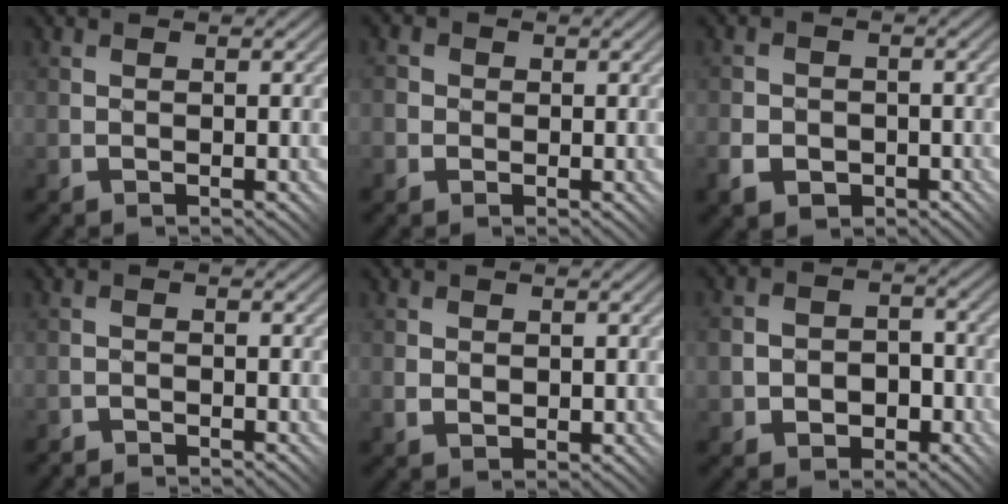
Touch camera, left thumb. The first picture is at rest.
{"total": 3.6, "force": [0.2, 3.5, 0.7], "torque": [-0.010, 0.017, -0.021]}
{"total": 4.1, "force": [-1.8, 3.3, 1.5], "torque": [-0.024, -0.011, -0.043]}
{"total": 1.2, "force": [-1.0, -0.4, -0.5], "torque": [0.014, 0.010, -0.024]}
{"total": 1.6, "force": [0.3, 1.3, 0.8], "torque": [-0.014, 0.000, 0.010]}
{"total": 6.7, "force": [-2.4, 5.6, 2.9], "torque": [-0.072, -0.003, -0.053]}